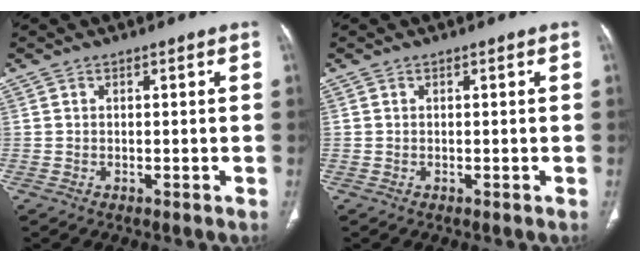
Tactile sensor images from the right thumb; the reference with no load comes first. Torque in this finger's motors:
{"motor_torque": [0.00, 0.00, 0.09, 0.11, 0.01]}